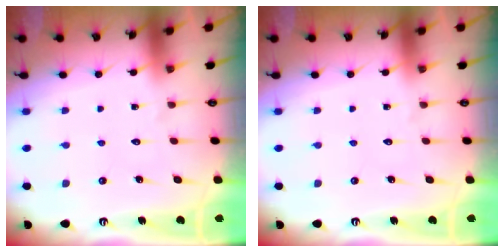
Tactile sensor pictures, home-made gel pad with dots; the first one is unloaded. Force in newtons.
{"total": 0.0}